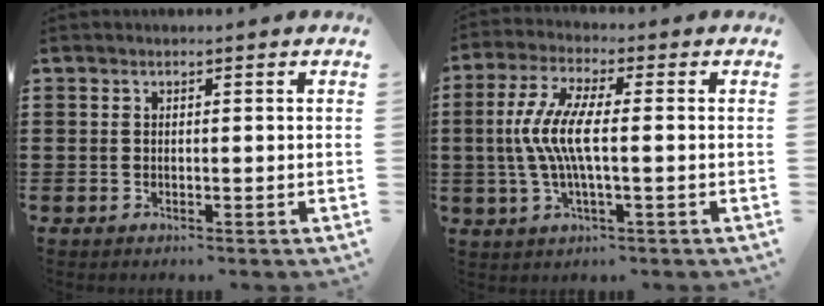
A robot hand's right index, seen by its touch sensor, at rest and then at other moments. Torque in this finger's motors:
{"motor_torque": [1.30, -0.34, 0.74, 0.21]}